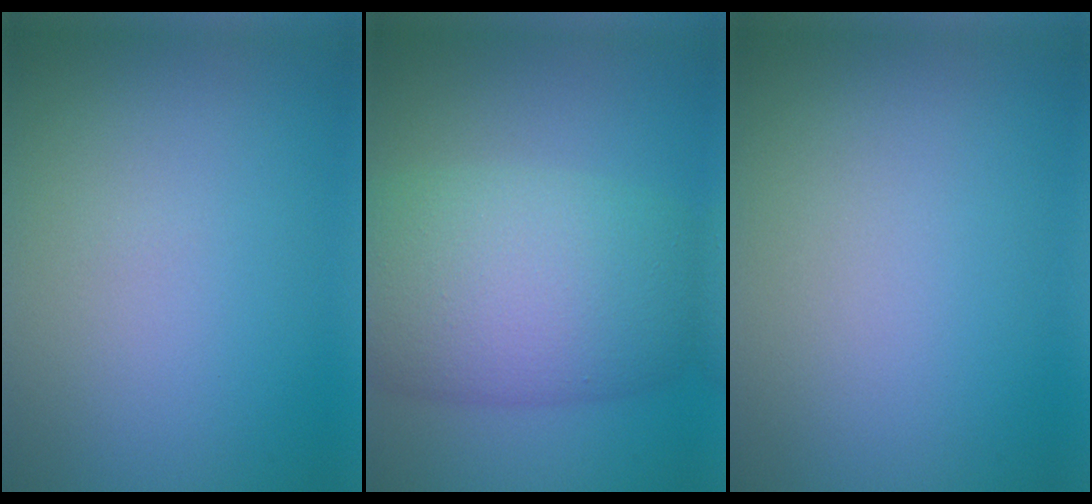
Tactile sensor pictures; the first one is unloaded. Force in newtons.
{"total": 9.6, "press": 9.6, "slide": 0.4}
{"total": 0.0}